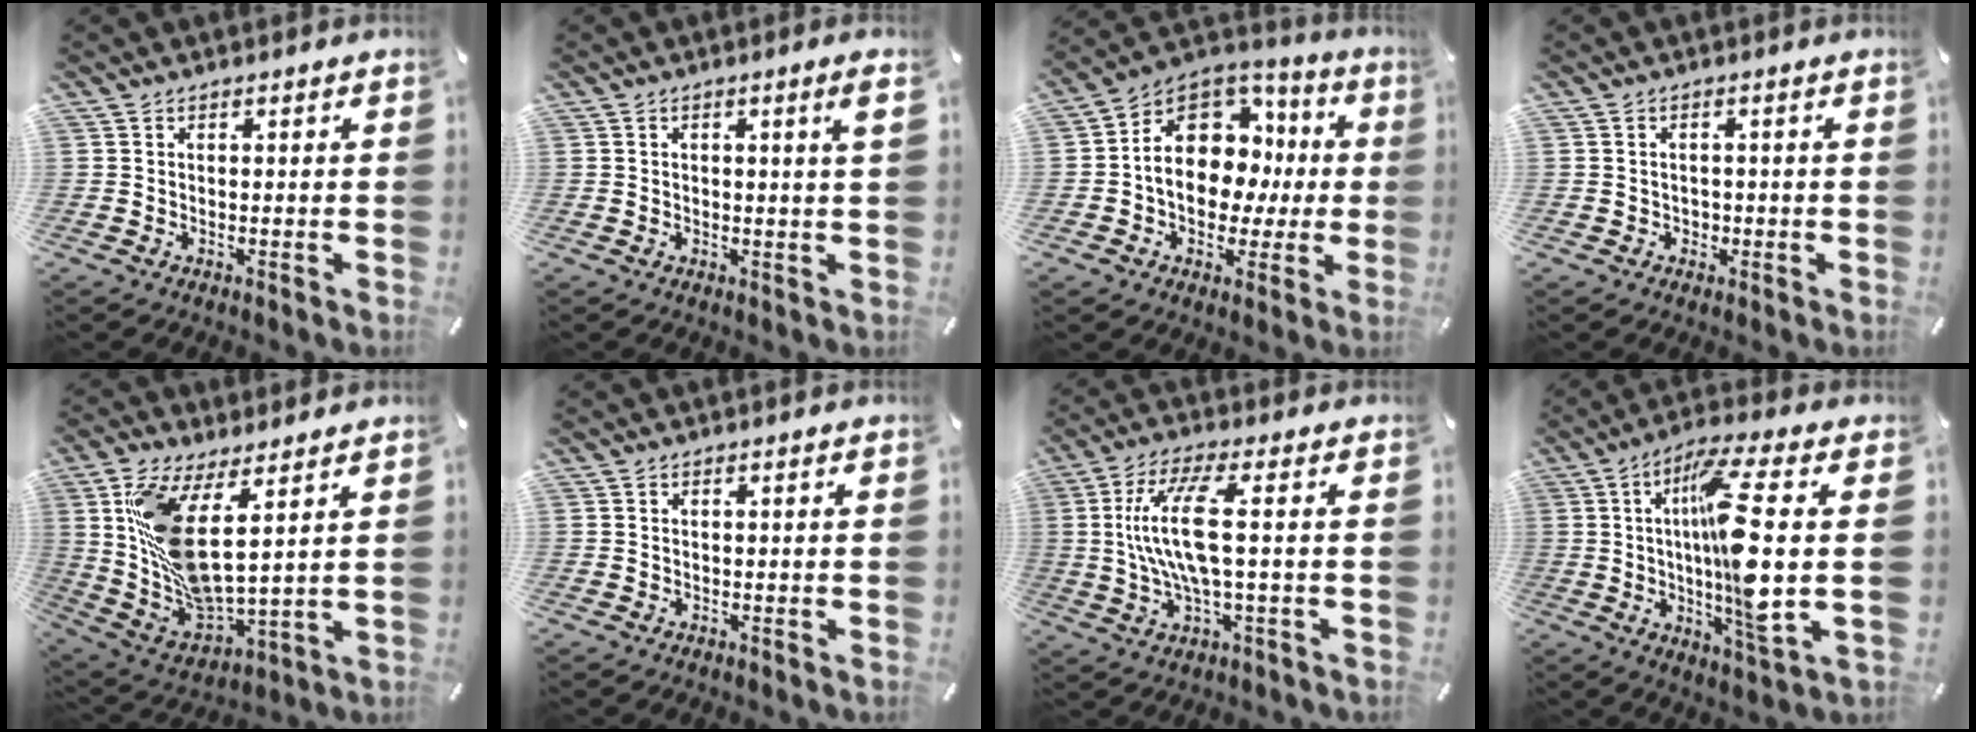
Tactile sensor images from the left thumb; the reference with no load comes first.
{"total": 3.3, "force": [0.8, 0.2, 3.2], "torque": [-0.051, -0.003, 0.009]}
{"total": 14.6, "force": [0.5, 11.8, 8.6], "torque": [-0.142, -0.010, 0.015]}
{"total": 1.7, "force": [-0.3, 1.5, 0.6], "torque": [-0.014, 0.005, -0.009]}
{"total": 14.2, "force": [5.5, 4.8, 12.2], "torque": [-0.264, -0.052, 0.098]}
{"total": 0.0}
{"total": 13.3, "force": [0.9, 3.8, 12.7], "torque": [-0.272, -0.013, 0.007]}
{"total": 17.0, "force": [1.4, 2.7, 16.7], "torque": [-0.306, -0.021, 0.006]}